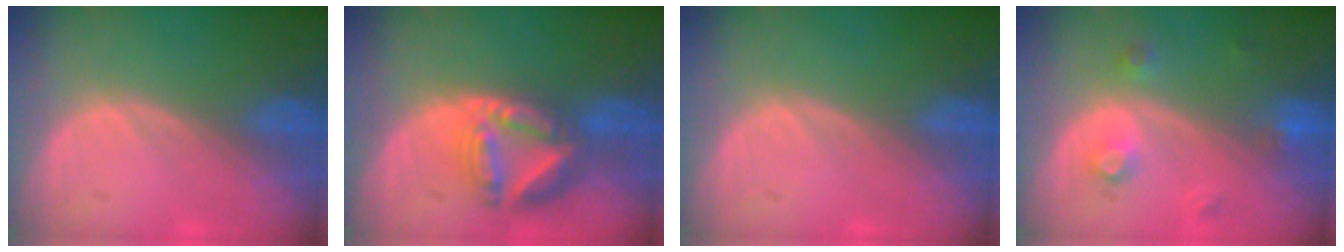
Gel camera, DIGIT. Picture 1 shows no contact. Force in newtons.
{"total": 8.2, "press": 7.1, "slide": 4.1}
{"total": 0.0}
{"total": 3.4, "press": 3.0, "slide": 1.6}